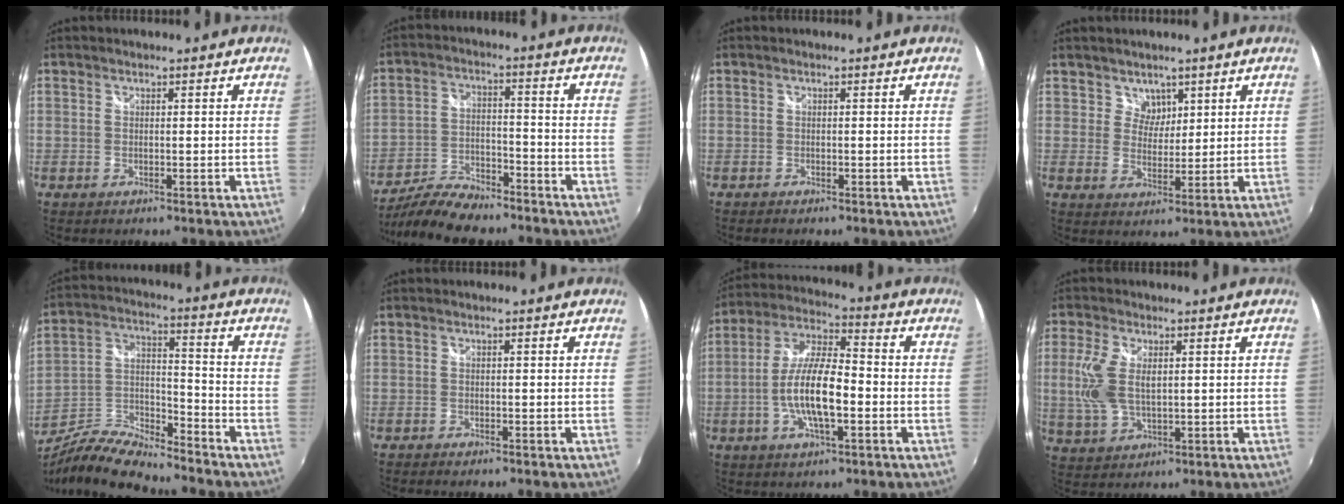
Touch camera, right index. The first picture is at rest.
{"total": 12.3, "force": [-10.6, 3.5, 5.2], "torque": [-0.125, -0.012, -0.185]}
{"total": 0.9, "force": [-0.8, 0.3, 0.3], "torque": [-0.012, -0.005, -0.016]}
{"total": 3.6, "force": [2.2, 2.8, 0.3], "torque": [0.003, 0.000, 0.038]}
{"total": 12.8, "force": [-10.4, 3.1, 6.9], "torque": [-0.151, -0.005, -0.202]}
{"total": 1.7, "force": [-1.5, 0.4, 0.7], "torque": [-0.019, -0.011, -0.026]}
{"total": 12.6, "force": [-3.1, 3.8, 11.6], "torque": [-0.235, 0.002, -0.060]}
{"total": 8.4, "force": [1.2, 4.4, 7.1], "torque": [-0.161, 0.002, 0.026]}